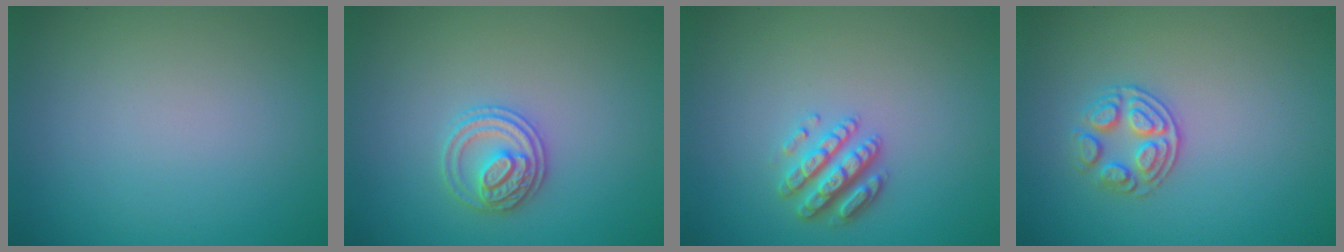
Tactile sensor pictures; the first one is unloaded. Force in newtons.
{"total": 2.7, "press": 2.7, "slide": 0.6}
{"total": 2.9, "press": 2.8, "slide": 1.1}
{"total": 2.7, "press": 2.4, "slide": 1.1}